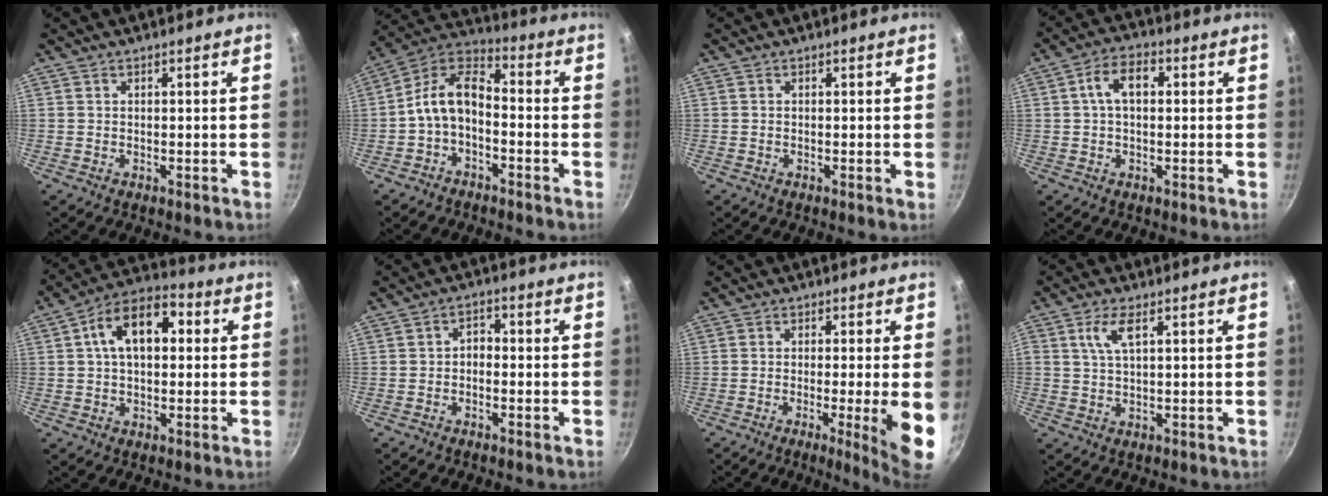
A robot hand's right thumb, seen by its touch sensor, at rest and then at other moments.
{"total": 9.8, "force": [-2.9, 5.8, 7.3], "torque": [-0.136, 0.056, -0.068]}
{"total": 0.0}
{"total": 6.7, "force": [1.1, 4.1, 5.3], "torque": [-0.081, 0.017, 0.010]}
{"total": 12.9, "force": [2.5, 7.8, 9.9], "torque": [-0.126, 0.029, 0.024]}
{"total": 2.5, "force": [-0.7, 1.7, 1.7], "torque": [-0.020, 0.013, -0.017]}
{"total": 9.0, "force": [-2.0, 0.4, 8.8], "torque": [-0.121, -0.005, -0.026]}
{"total": 4.6, "force": [1.7, 1.8, 3.9], "torque": [-0.080, 0.002, 0.036]}